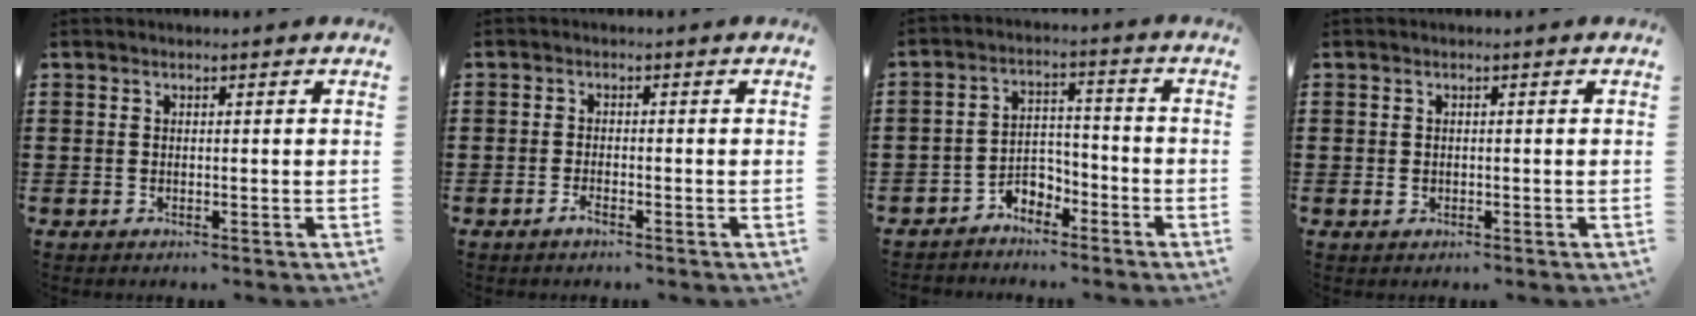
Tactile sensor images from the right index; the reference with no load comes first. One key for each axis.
{"total": 1.4, "fx": -1.0, "fy": 0.1, "fz": 1.0, "tx": -0.028, "ty": -0.011, "tz": -0.018}
{"total": 3.8, "fx": -3.1, "fy": 2.1, "fz": 0.9, "tx": -0.022, "ty": 0.014, "tz": -0.062}
{"total": 0.8, "fx": -0.3, "fy": 0.5, "fz": 0.5, "tx": -0.012, "ty": 0.001, "tz": -0.006}